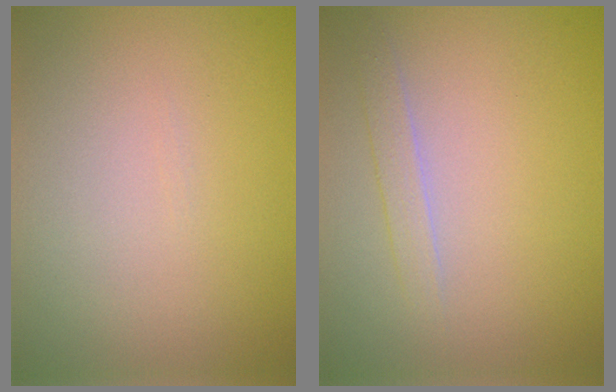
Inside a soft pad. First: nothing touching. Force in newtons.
{"total": 1.3, "press": 1.3, "slide": 0.1}